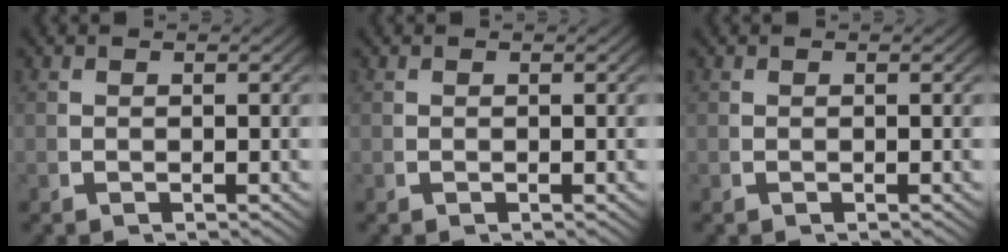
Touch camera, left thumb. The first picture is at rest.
{"total": 0.0}
{"total": 0.6, "force": [-0.1, 0.4, 0.4], "torque": [-0.006, -0.004, 0.001]}